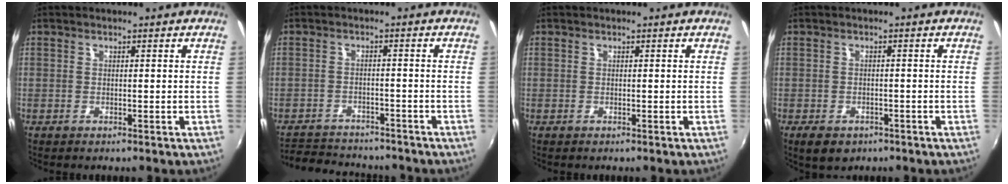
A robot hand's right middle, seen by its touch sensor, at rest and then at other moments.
{"total": 10.4, "force": [-9.4, 3.2, 2.9], "torque": [-0.083, -0.002, -0.142]}
{"total": 0.0}
{"total": 4.4, "force": [-2.7, 2.8, 2.2], "torque": [-0.050, -0.012, -0.039]}